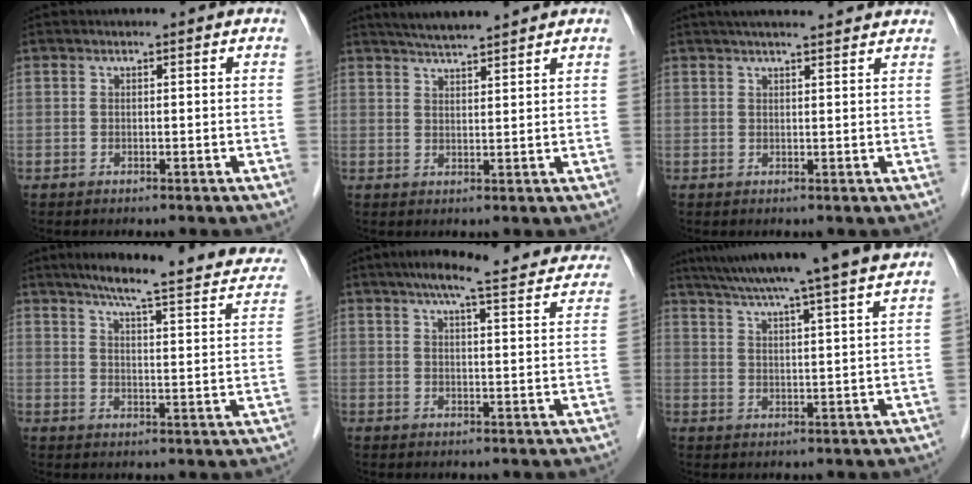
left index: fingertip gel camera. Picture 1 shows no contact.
{"total": 6.3, "force": [5.7, -0.1, 2.6], "torque": [-0.049, 0.018, 0.095]}
{"total": 9.3, "force": [8.1, 0.9, 4.4], "torque": [-0.062, 0.033, 0.102]}
{"total": 21.2, "force": [17.2, 2.8, 12.2], "torque": [-0.158, 0.000, 0.205]}
{"total": 20.4, "force": [18.3, 2.4, 8.7], "torque": [-0.120, 0.004, 0.219]}
{"total": 17.9, "force": [15.2, -1.3, 9.3], "torque": [-0.159, 0.007, 0.213]}